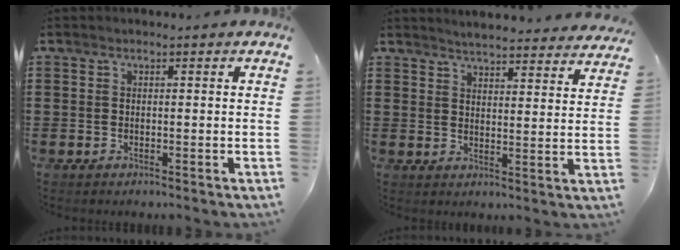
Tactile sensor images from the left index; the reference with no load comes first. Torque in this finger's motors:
{"motor_torque": [0.14, -0.16, 0.03, 0.01]}